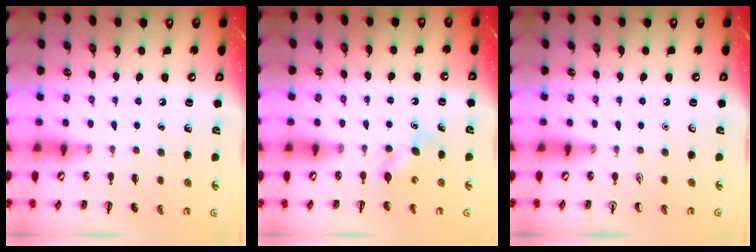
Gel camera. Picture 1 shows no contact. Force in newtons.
{"total": 4.1, "press": 3.9, "slide": 1.3}
{"total": 0.0}